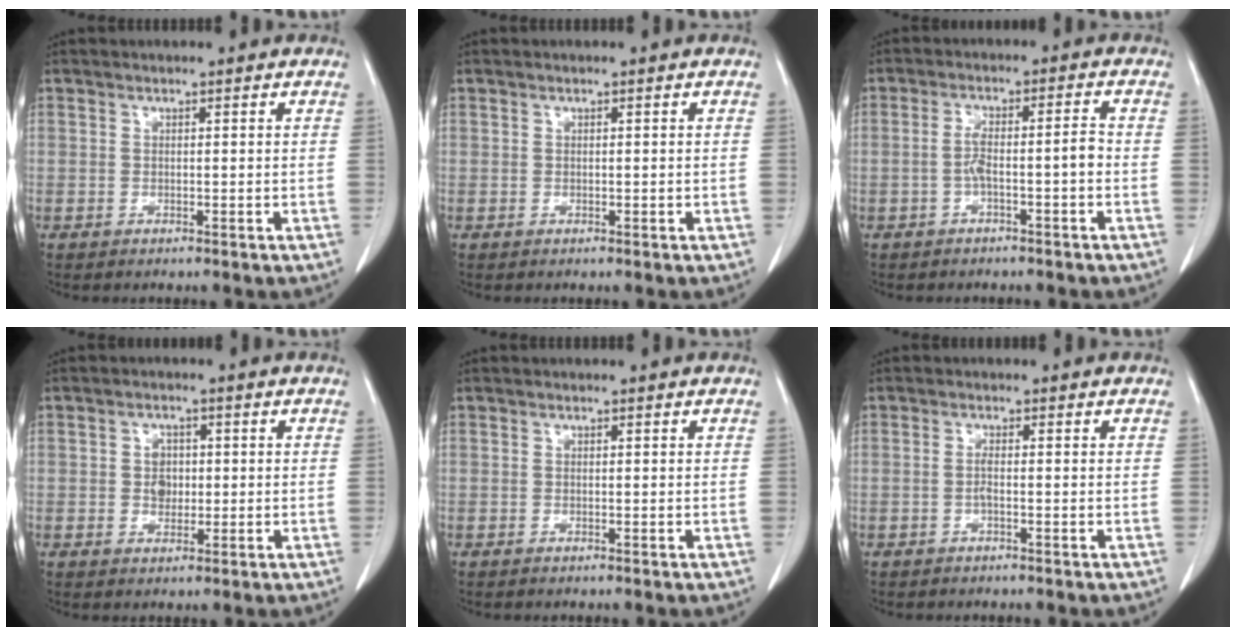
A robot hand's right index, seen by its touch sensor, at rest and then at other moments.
{"total": 0.0}
{"total": 4.6, "force": [-1.4, 0.5, 4.3], "torque": [-0.080, 0.018, -0.021]}
{"total": 3.0, "force": [0.1, 2.4, 1.7], "torque": [-0.025, 0.005, 0.004]}
{"total": 0.0}
{"total": 1.1, "force": [-0.3, 0.0, 1.0], "torque": [-0.020, 0.001, -0.007]}